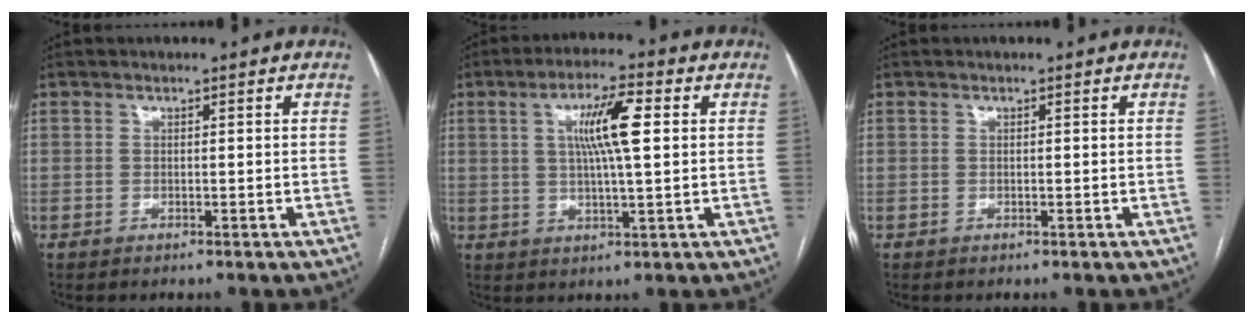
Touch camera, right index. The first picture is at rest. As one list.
[{"total": 8.6, "force": [2.0, 0.9, 8.3], "torque": [-0.152, 0.010, 0.034]}, {"total": 0.0}]